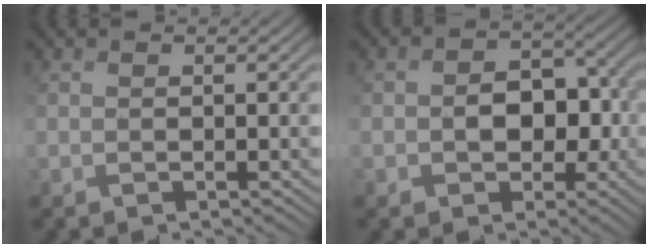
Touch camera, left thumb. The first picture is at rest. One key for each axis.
{"total": 6.8, "fx": -1.2, "fy": 5.5, "fz": 3.8, "tx": -0.057, "ty": 0.002, "tz": -0.022}